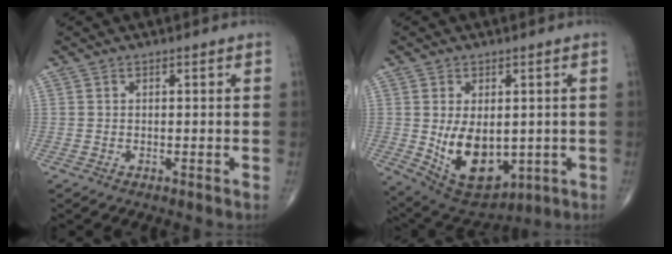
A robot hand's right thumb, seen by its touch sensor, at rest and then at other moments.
{"total": 13.2, "force": [-1.1, 8.1, 10.4], "torque": [-0.144, -0.014, 0.015]}